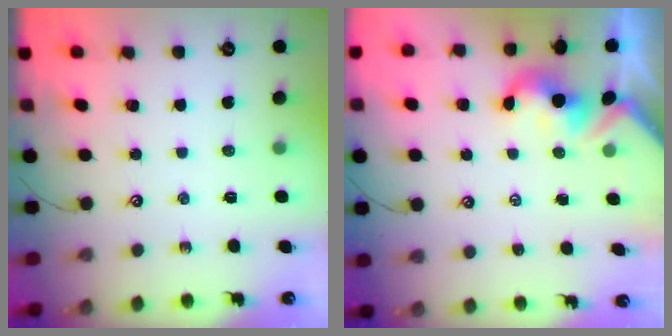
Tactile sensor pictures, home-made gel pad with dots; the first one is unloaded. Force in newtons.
{"total": 1.6, "press": 1.5, "slide": 0.6}